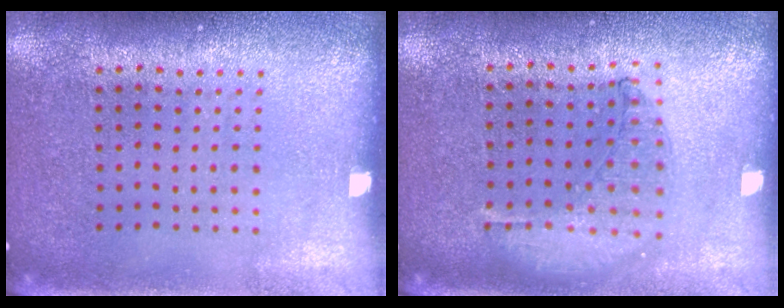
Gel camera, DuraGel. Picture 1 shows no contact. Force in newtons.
{"total": 0.9, "press": 0.9, "slide": 0.3}